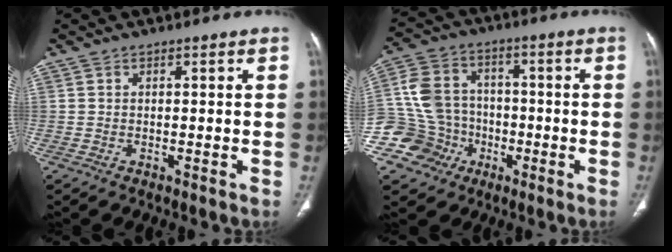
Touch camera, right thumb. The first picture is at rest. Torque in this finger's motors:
{"motor_torque": [1.25, 2.25, 1.07, -0.47, 0.04]}